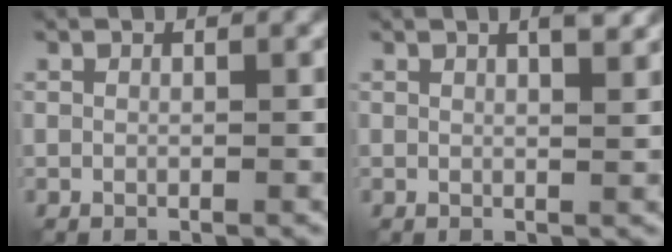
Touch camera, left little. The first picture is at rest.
{"total": 2.5, "force": [1.4, 0.7, 1.9], "torque": [-0.011, 0.005, 0.009]}